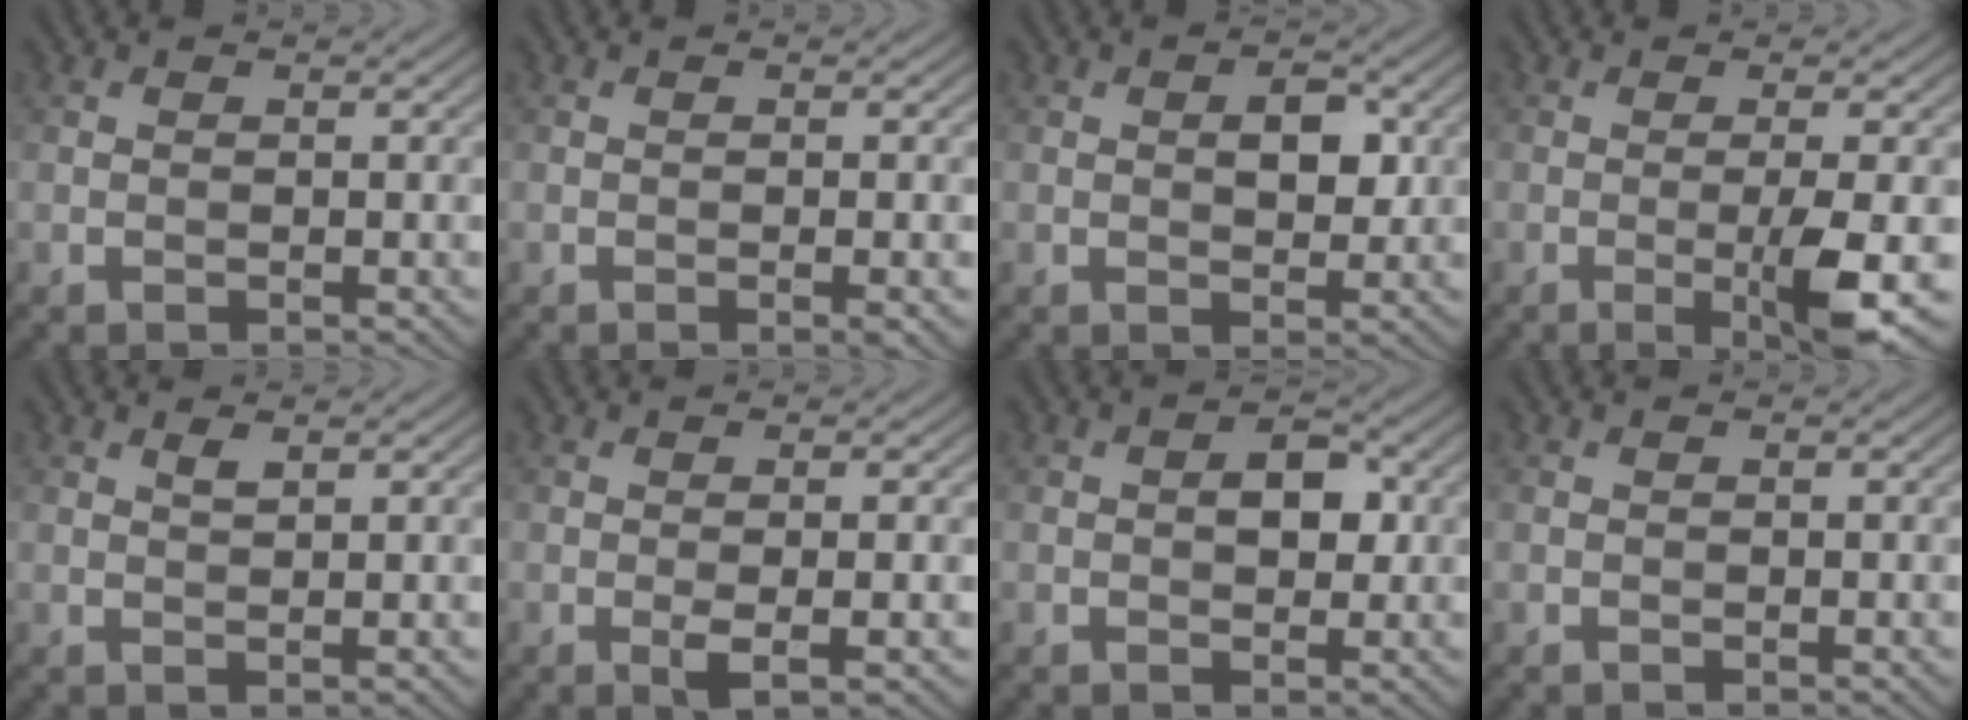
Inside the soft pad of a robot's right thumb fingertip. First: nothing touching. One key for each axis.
{"total": 1.4, "fx": -0.4, "fy": 0.0, "fz": 1.3, "tx": -0.024, "ty": -0.002, "tz": -0.007}
{"total": 3.6, "fx": 0.6, "fy": 2.0, "fz": 3.0, "tx": -0.046, "ty": -0.002, "tz": 0.009}
{"total": 5.6, "fx": -1.3, "fy": 0.5, "fz": 5.5, "tx": -0.098, "ty": 0.000, "tz": -0.021}
{"total": 1.2, "fx": 0.8, "fy": 0.2, "fz": 0.8, "tx": -0.020, "ty": 0.000, "tz": 0.017}
{"total": 2.3, "fx": -0.5, "fy": 0.2, "fz": 2.2, "tx": -0.043, "ty": -0.002, "tz": -0.010}
{"total": 3.4, "fx": 0.3, "fy": 2.0, "fz": 2.7, "tx": -0.042, "ty": 0.001, "tz": 0.001}
{"total": 0.0}